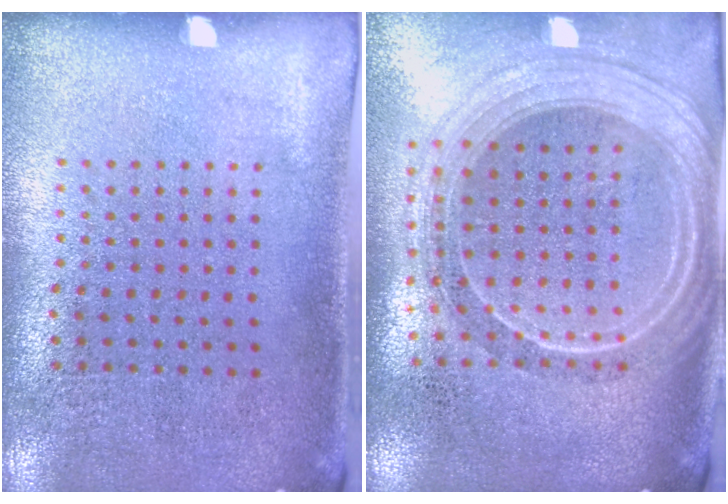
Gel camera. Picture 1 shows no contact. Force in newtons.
{"total": 2.3, "press": 1.9, "slide": 1.3}